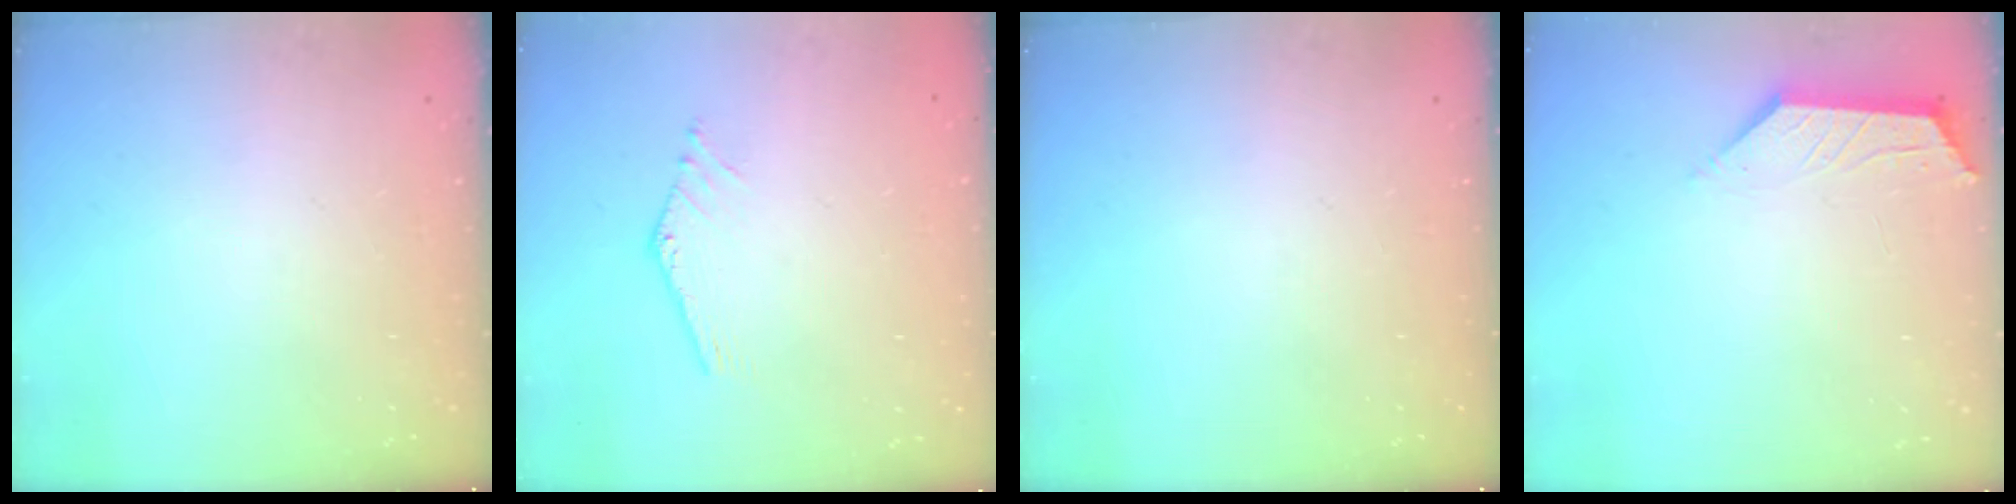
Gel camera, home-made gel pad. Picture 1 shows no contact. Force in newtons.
{"total": 0.6, "press": 0.5, "slide": 0.2}
{"total": 0.0}
{"total": 2.1, "press": 2.1, "slide": 0.4}